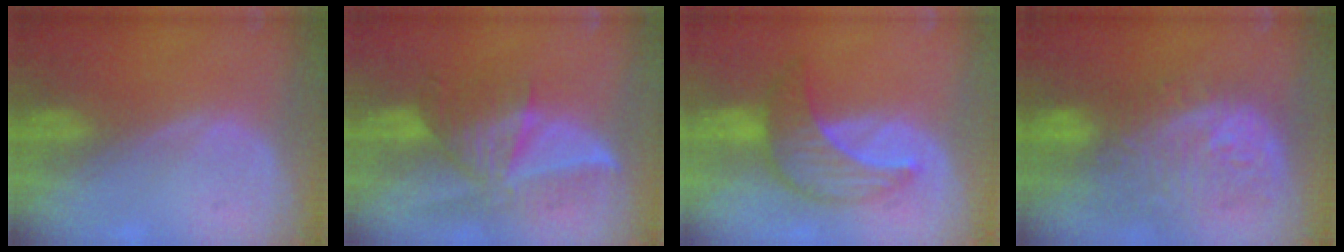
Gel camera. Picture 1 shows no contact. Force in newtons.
{"total": 8.4, "press": 7.9, "slide": 3.0}
{"total": 7.3, "press": 7.2, "slide": 0.8}
{"total": 12.1, "press": 10.8, "slide": 5.5}